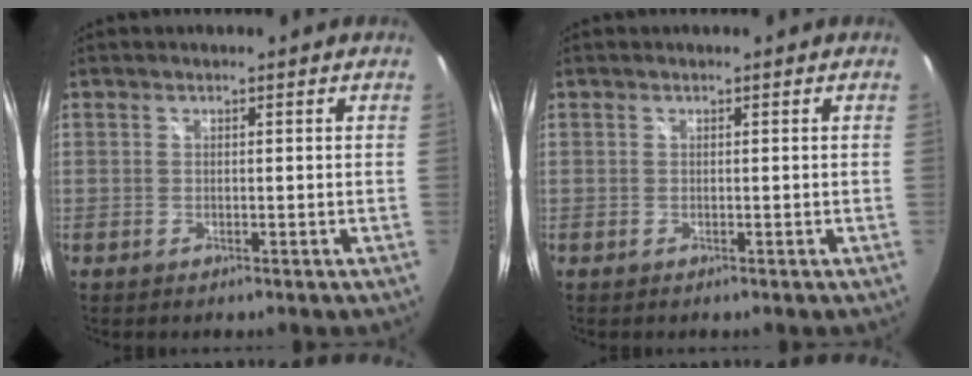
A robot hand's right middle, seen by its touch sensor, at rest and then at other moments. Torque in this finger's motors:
{"motor_torque": [0.00, 0.00, 0.00, 0.01]}